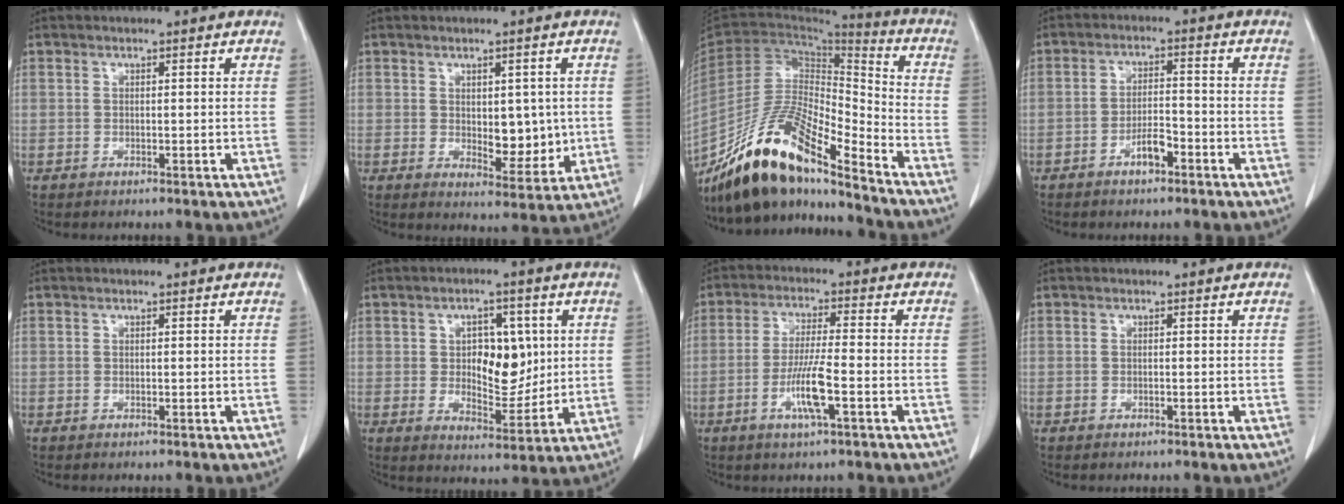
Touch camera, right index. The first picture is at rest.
{"total": 6.3, "force": [0.3, 3.3, 5.4], "torque": [-0.067, -0.007, 0.019]}
{"total": 17.3, "force": [-14.0, 2.9, 9.8], "torque": [-0.179, 0.003, -0.259]}
{"total": 3.9, "force": [-2.3, 1.2, 2.9], "torque": [-0.054, 0.009, -0.039]}
{"total": 0.0}
{"total": 8.7, "force": [1.6, 4.8, 7.0], "torque": [-0.104, 0.007, 0.037]}
{"total": 7.2, "force": [-2.6, 0.2, 6.7], "torque": [-0.131, -0.006, -0.046]}
{"total": 0.0}